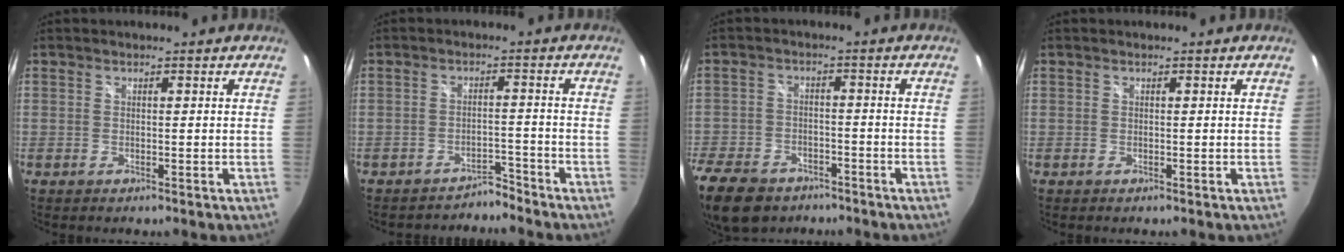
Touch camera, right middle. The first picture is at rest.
{"total": 3.7, "force": [-3.6, 0.9, -0.1], "torque": [0.002, 0.008, -0.056]}
{"total": 16.2, "force": [-10.8, 9.7, 7.2], "torque": [-0.211, -0.017, -0.183]}
{"total": 0.0}